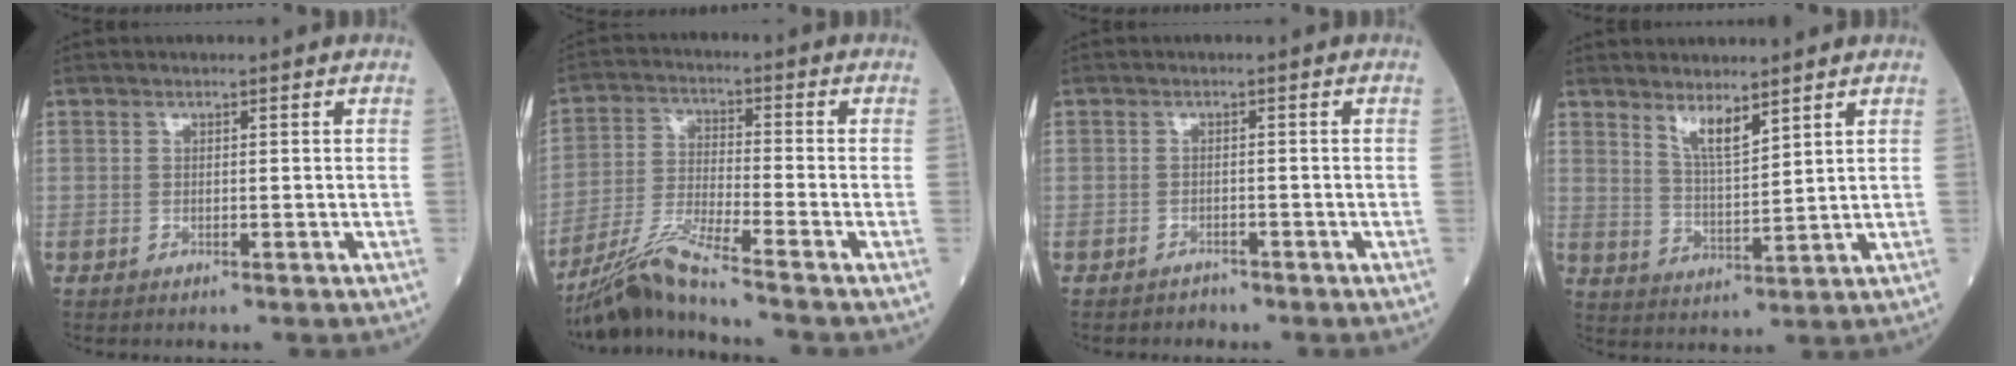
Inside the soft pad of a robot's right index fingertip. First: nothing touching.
{"total": 8.2, "force": [-7.1, -1.7, 3.8], "torque": [-0.083, -0.026, -0.137]}
{"total": 1.3, "force": [-1.1, 0.7, -0.2], "torque": [-0.002, 0.002, -0.021]}
{"total": 4.8, "force": [3.7, 0.8, 3.0], "torque": [-0.061, -0.014, 0.073]}